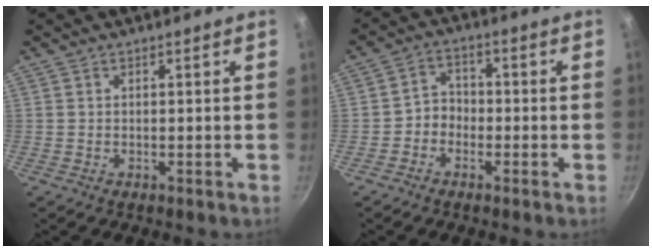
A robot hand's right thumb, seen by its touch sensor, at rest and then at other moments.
{"total": 3.8, "force": [-1.7, 3.1, 1.4], "torque": [0.003, 0.023, -0.036]}